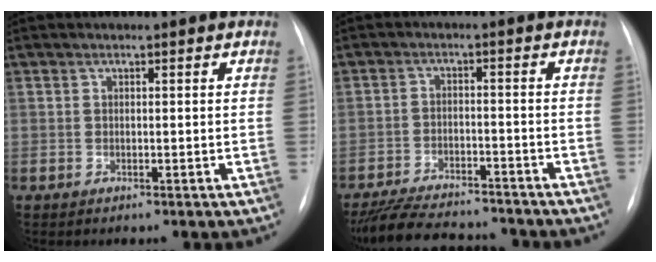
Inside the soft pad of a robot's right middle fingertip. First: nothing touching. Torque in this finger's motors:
{"motor_torque": [0.13, -0.15, 0.05, 0.04]}